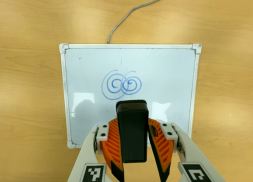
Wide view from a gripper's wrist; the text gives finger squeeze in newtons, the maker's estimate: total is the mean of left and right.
{"total": 7.9, "left": 6.8, "right": 9.0}